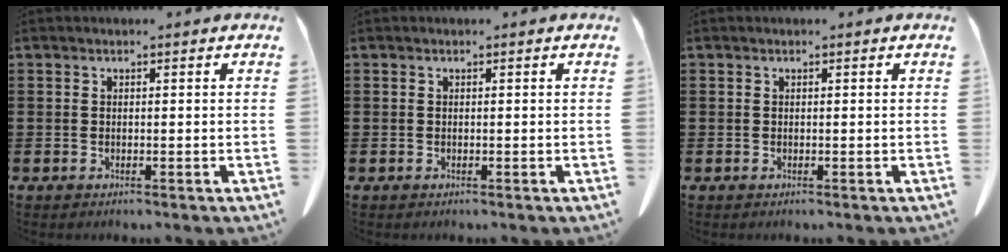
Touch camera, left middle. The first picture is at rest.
{"total": 0.0}
{"total": 0.0}